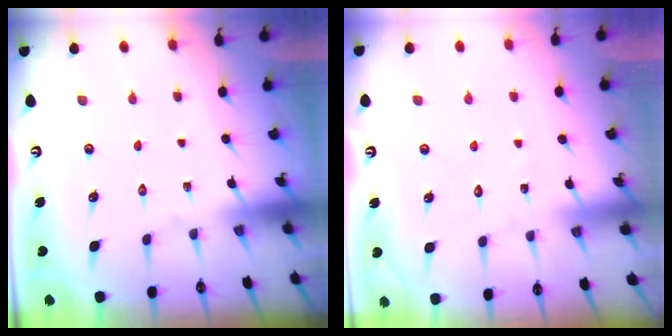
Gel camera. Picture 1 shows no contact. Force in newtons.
{"total": 4.5, "press": 4.5, "slide": 0.4}